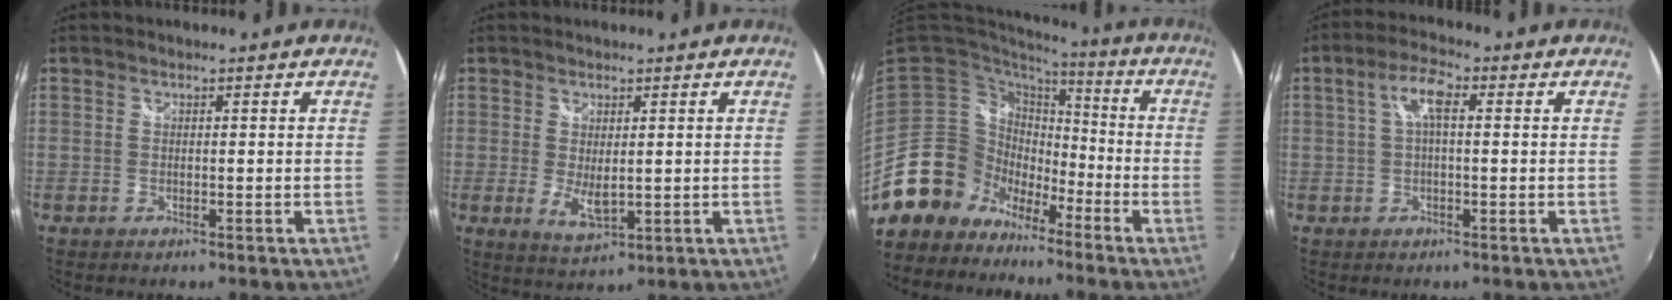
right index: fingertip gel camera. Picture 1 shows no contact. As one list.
[{"total": 4.4, "force": [0.0, 2.0, 4.0], "torque": [-0.067, -0.012, 0.006]}, {"total": 13.4, "force": [-8.3, 10.3, 2.1], "torque": [-0.066, 0.030, -0.150]}, {"total": 5.0, "force": [0.8, 1.6, 4.7], "torque": [-0.090, 0.014, 0.016]}]